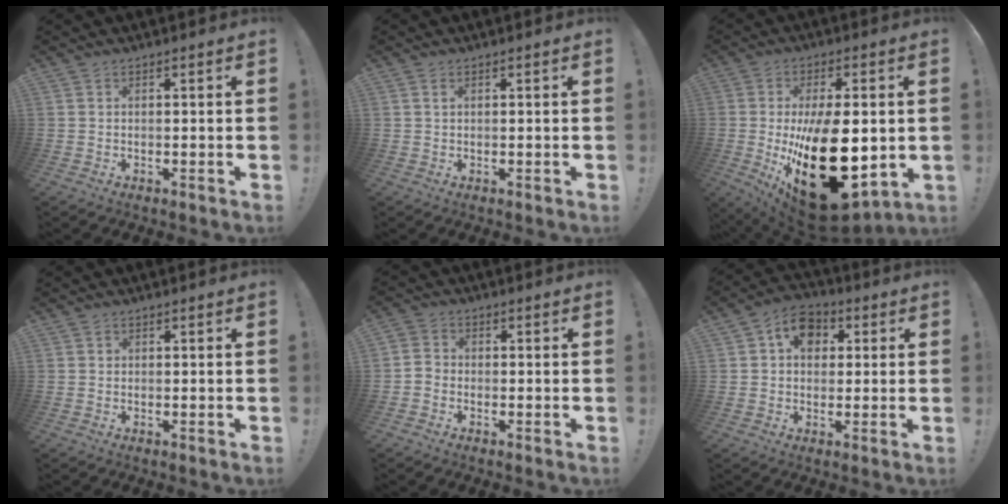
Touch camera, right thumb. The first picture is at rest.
{"total": 1.0, "force": [0.5, 0.6, 0.7], "torque": [-0.007, -0.001, 0.007]}
{"total": 28.7, "force": [-2.8, 14.1, 24.8], "torque": [-0.406, -0.016, -0.011]}
{"total": 0.6, "force": [0.1, 0.6, 0.0], "torque": [0.002, 0.000, 0.000]}
{"total": 3.3, "force": [-1.9, 2.5, 1.2], "torque": [-0.019, 0.017, -0.034]}
{"total": 9.1, "force": [2.7, 7.1, 5.0], "torque": [-0.074, 0.002, 0.052]}